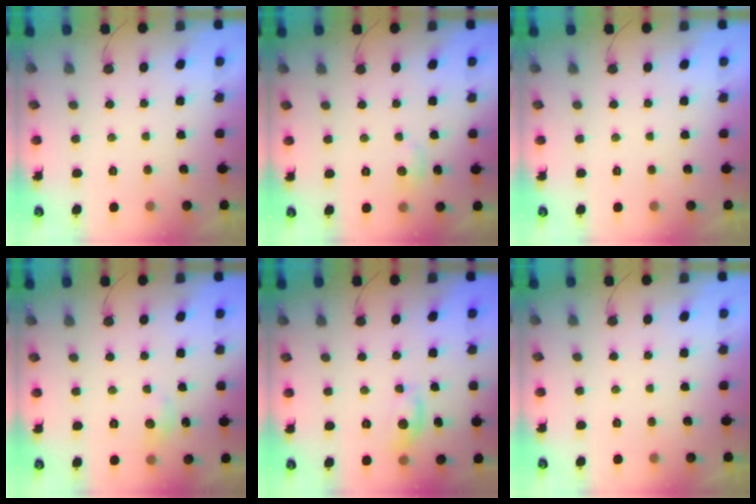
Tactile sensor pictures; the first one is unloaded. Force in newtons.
{"total": 4.8, "press": 4.7, "slide": 0.7}
{"total": 0.0}
{"total": 6.8, "press": 6.7, "slide": 1.0}
{"total": 7.8, "press": 7.8, "slide": 0.5}
{"total": 0.0}